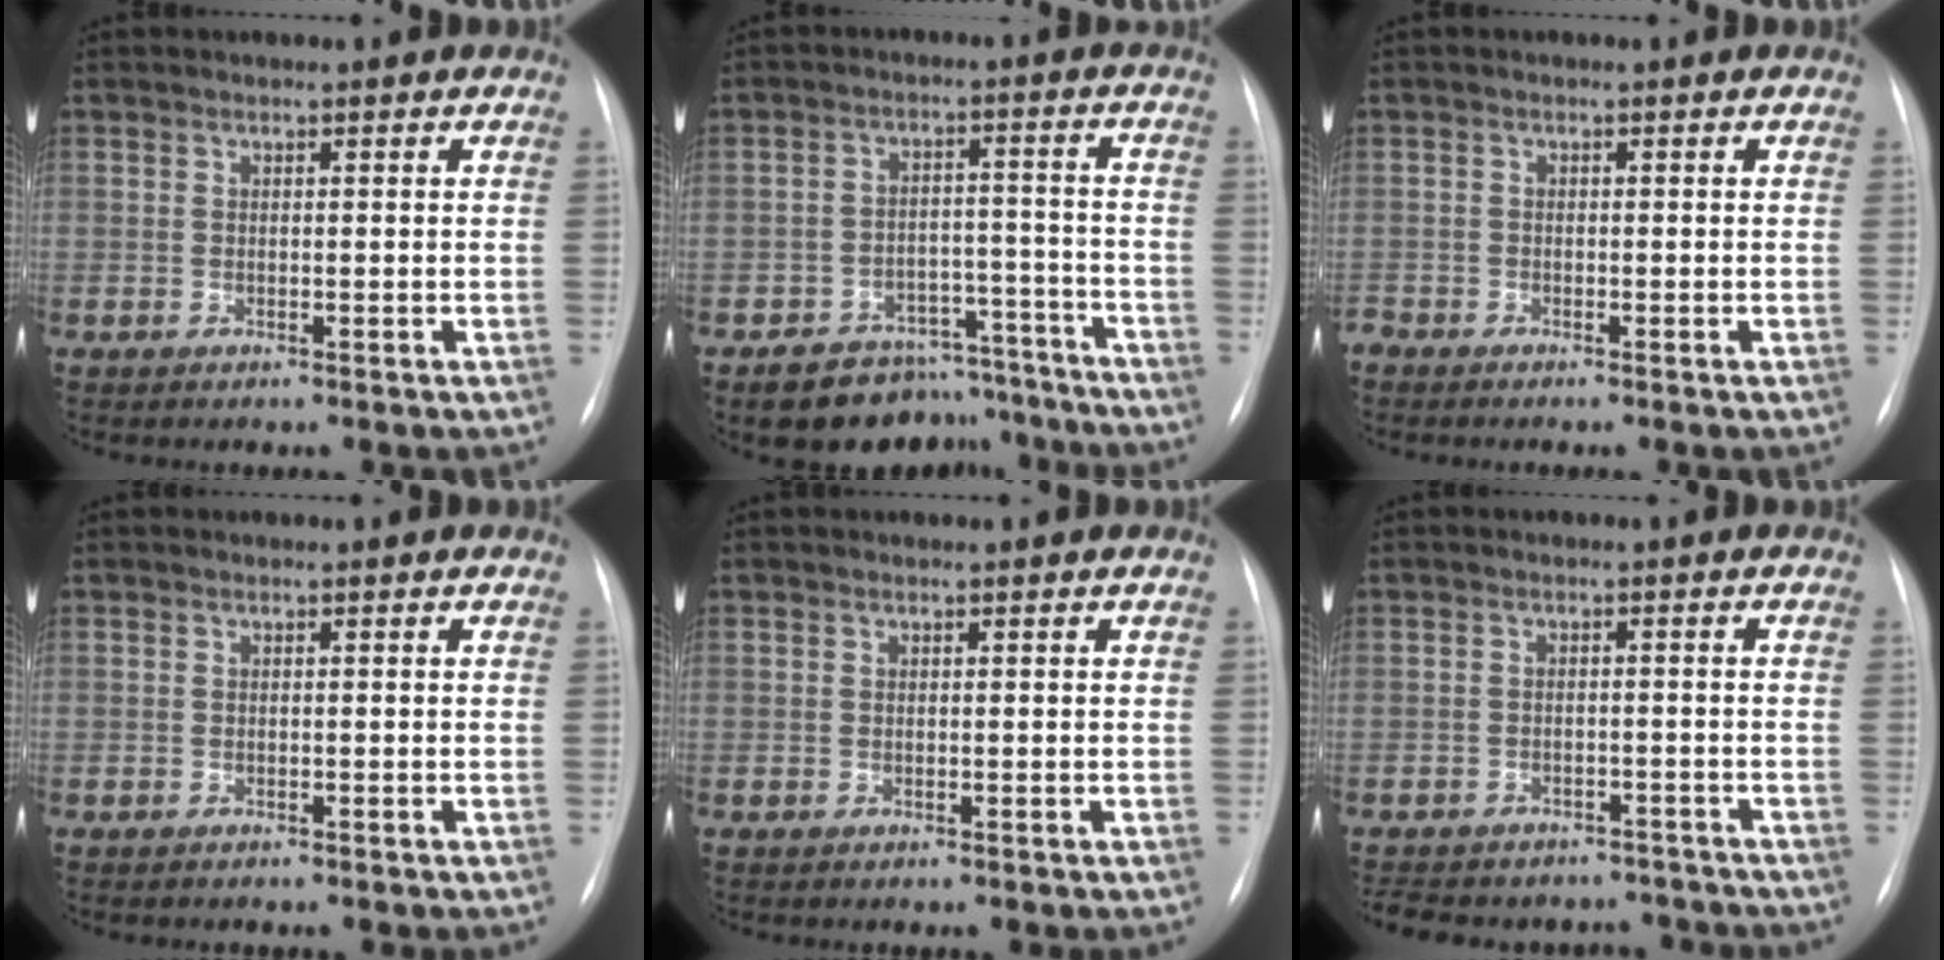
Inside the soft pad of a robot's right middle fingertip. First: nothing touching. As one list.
[{"total": 10.8, "force": [-9.2, 5.4, 1.9], "torque": [-0.005, 0.040, -0.128]}, {"total": 1.3, "force": [-1.3, 0.0, 0.2], "torque": [-0.002, -0.003, -0.021]}, {"total": 0.0}, {"total": 0.0}, {"total": 14.2, "force": [-12.4, 6.0, 3.7], "torque": [-0.087, 0.011, -0.148]}]